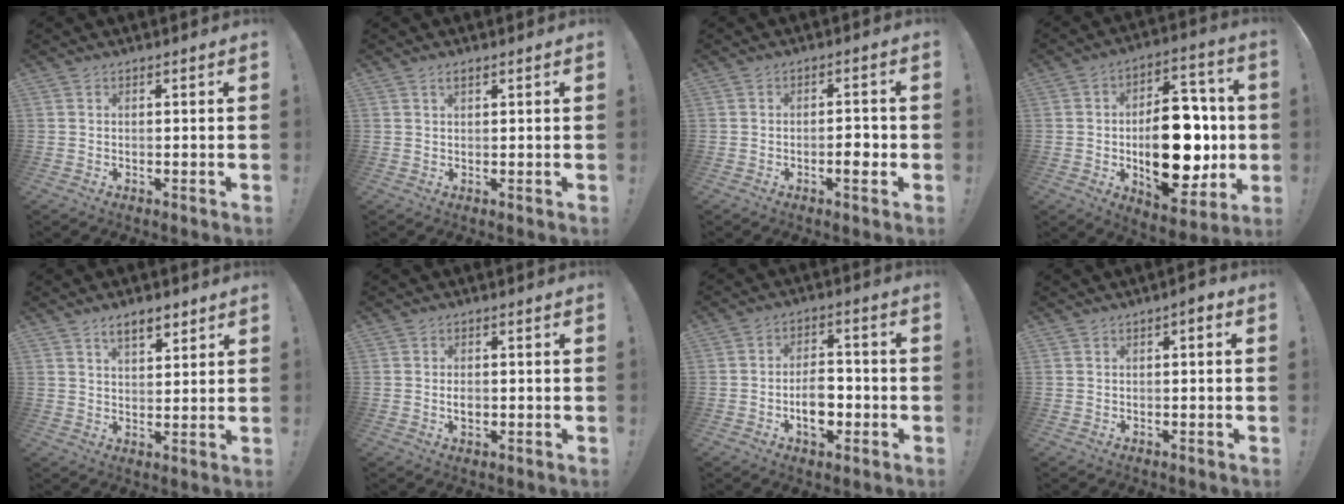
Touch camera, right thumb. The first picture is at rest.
{"total": 1.4, "force": [0.9, 0.6, 0.9], "torque": [-0.015, 0.000, 0.015]}
{"total": 4.4, "force": [-1.5, 1.8, 3.7], "torque": [-0.044, 0.003, -0.028]}
{"total": 25.0, "force": [-2.2, 14.5, 20.3], "torque": [-0.284, 0.008, -0.017]}
{"total": 6.6, "force": [4.4, 3.0, 3.9], "torque": [-0.060, -0.016, 0.079]}
{"total": 2.3, "force": [-0.5, 1.4, 1.7], "torque": [-0.030, -0.002, -0.011]}
{"total": 9.2, "force": [-2.8, 5.8, 6.5], "torque": [-0.103, 0.010, -0.049]}
{"total": 1.8, "force": [-0.3, 0.7, 1.6], "torque": [-0.026, 0.006, -0.008]}